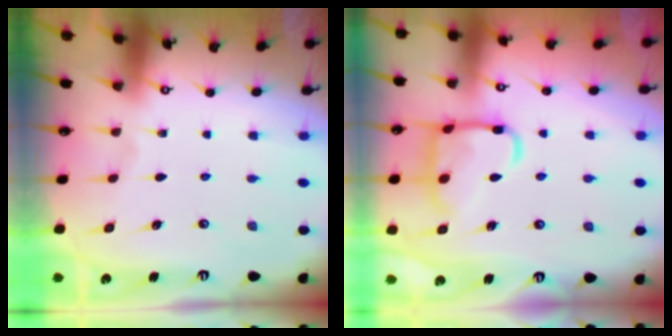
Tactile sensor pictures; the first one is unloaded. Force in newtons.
{"total": 14.4, "press": 14.4, "slide": 1.3}